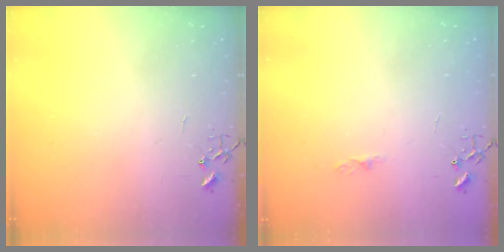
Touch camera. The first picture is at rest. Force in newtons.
{"total": 3.6, "press": 3.5, "slide": 0.5}